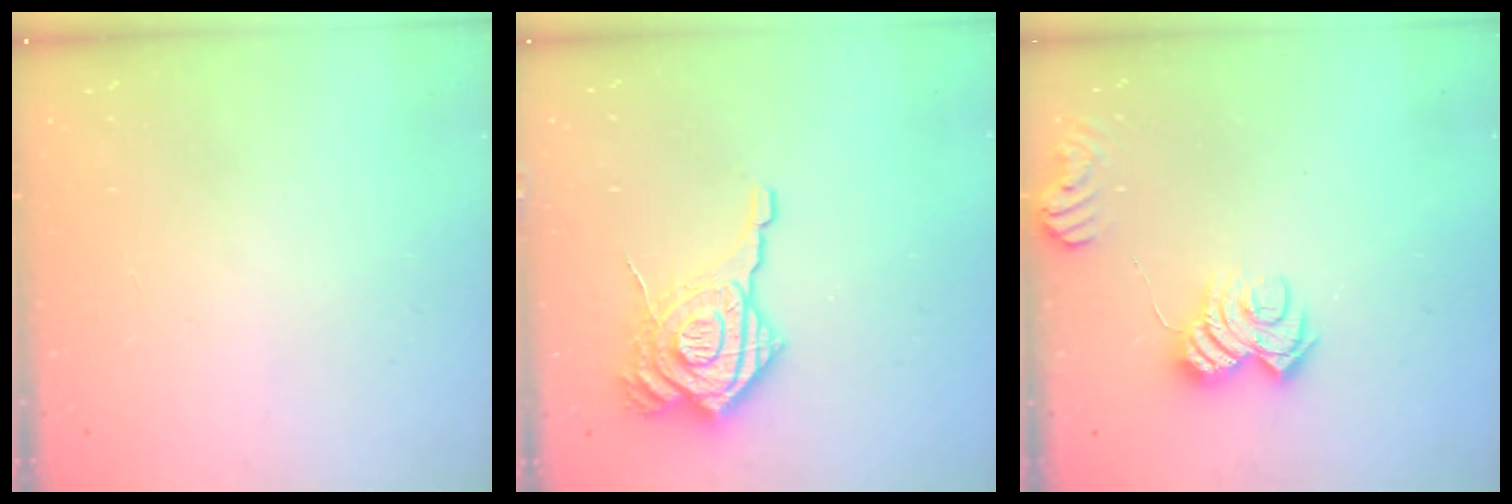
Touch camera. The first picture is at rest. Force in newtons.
{"total": 17.7, "press": 17.6, "slide": 1.8}
{"total": 8.2, "press": 8.2, "slide": 0.7}